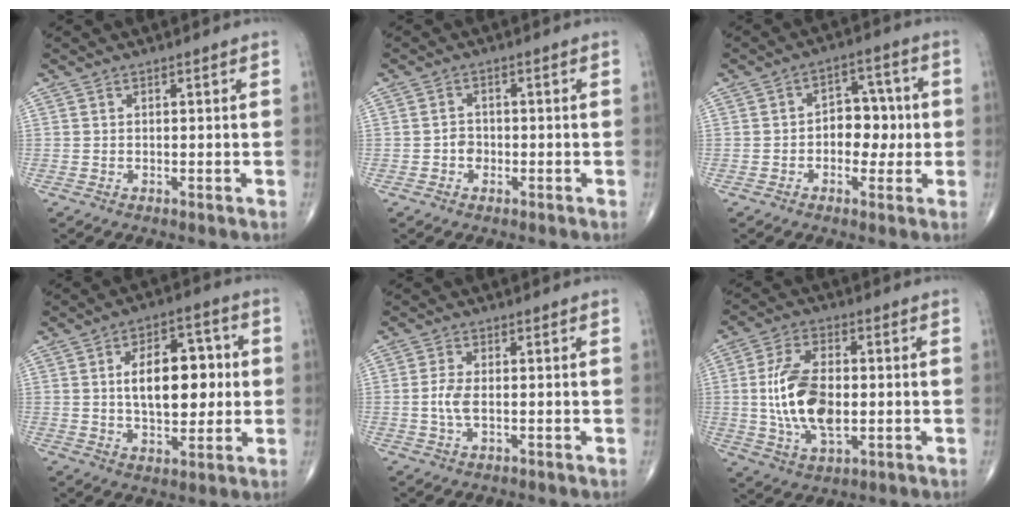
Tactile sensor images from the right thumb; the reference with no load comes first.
{"total": 2.0, "force": [-0.6, 1.6, 0.9], "torque": [-0.007, 0.006, -0.013]}
{"total": 7.7, "force": [-0.4, 5.3, 5.6], "torque": [-0.038, 0.022, -0.011]}
{"total": 14.1, "force": [1.4, 7.6, 11.8], "torque": [-0.150, 0.011, 0.024]}
{"total": 3.6, "force": [-0.3, 1.4, 3.3], "torque": [-0.081, 0.001, -0.006]}
{"total": 14.1, "force": [-0.4, 7.3, 12.0], "torque": [-0.228, 0.001, -0.004]}